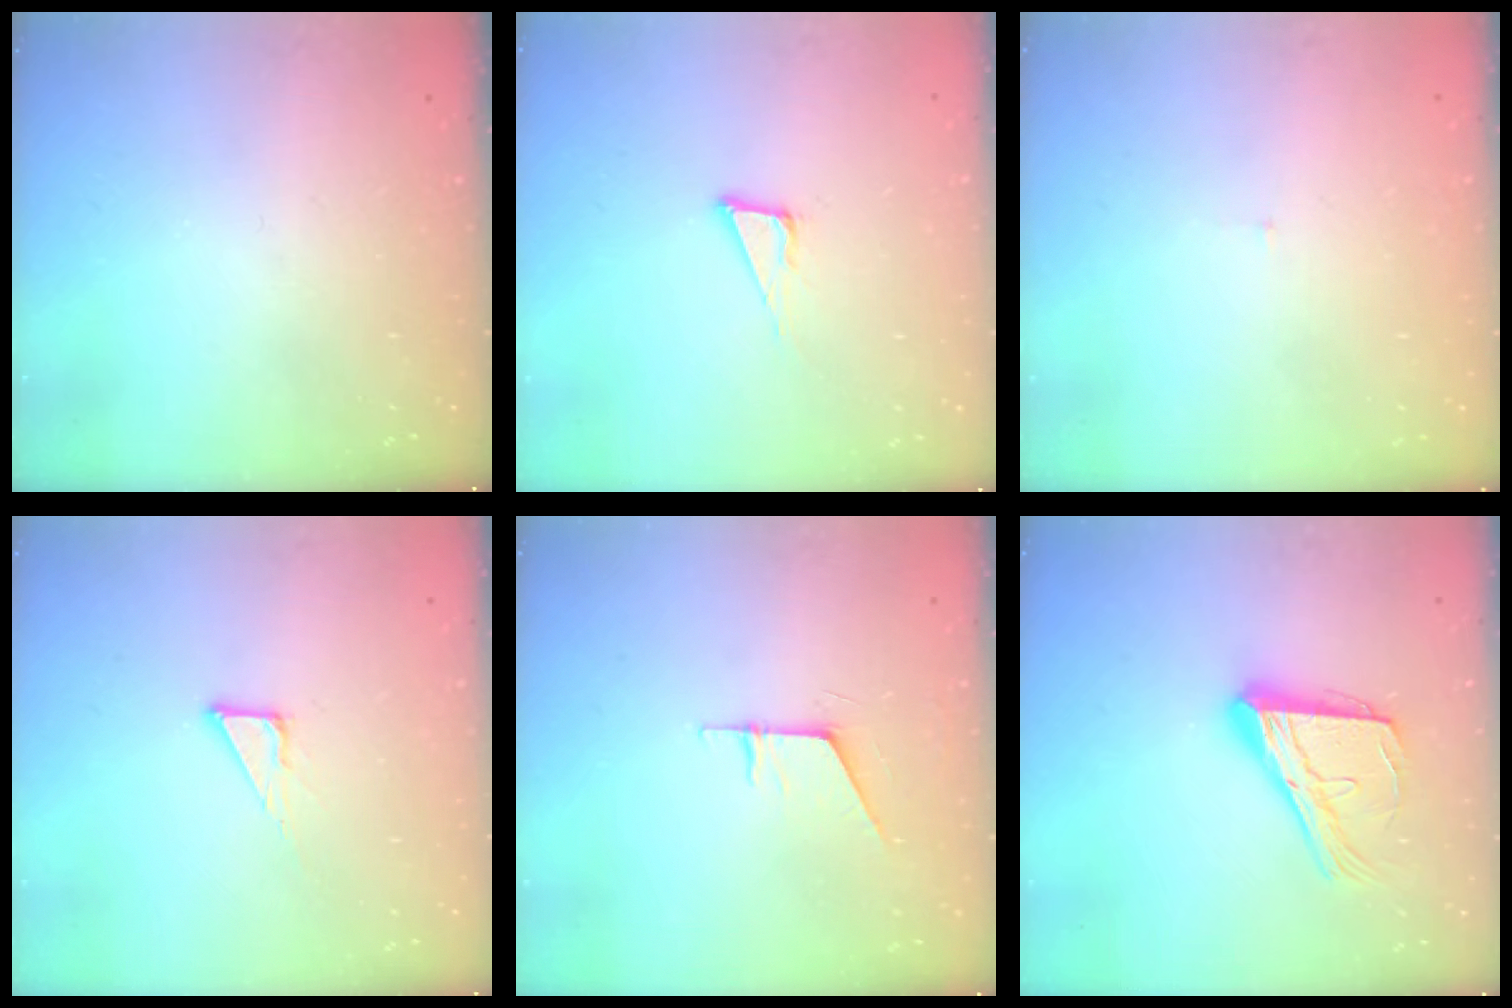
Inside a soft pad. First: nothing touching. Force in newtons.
{"total": 5.5, "press": 4.7, "slide": 2.8}
{"total": 3.0, "press": 3.0, "slide": 0.2}
{"total": 3.3, "press": 3.3, "slide": 0.2}
{"total": 5.8, "press": 5.8, "slide": 0.6}
{"total": 17.9, "press": 17.8, "slide": 1.9}